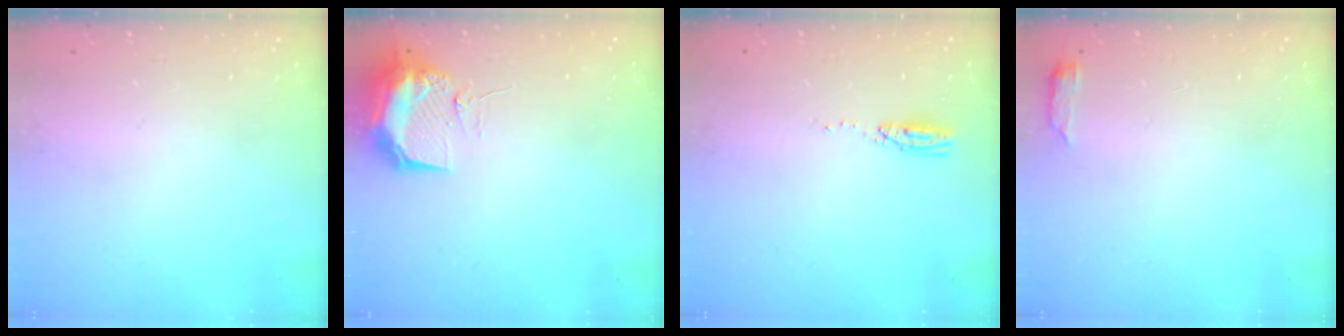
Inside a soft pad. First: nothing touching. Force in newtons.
{"total": 11.1, "press": 11.0, "slide": 1.2}
{"total": 3.9, "press": 3.7, "slide": 1.4}
{"total": 2.9, "press": 2.9, "slide": 0.5}